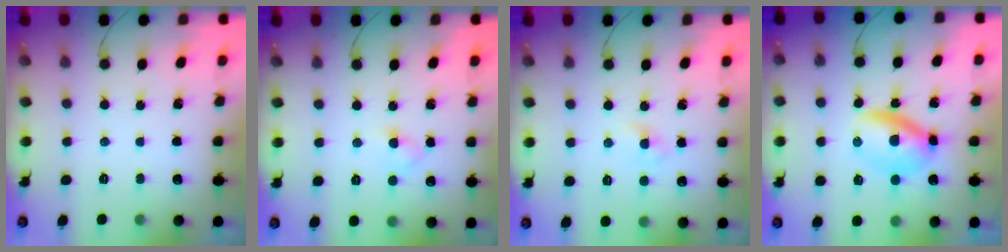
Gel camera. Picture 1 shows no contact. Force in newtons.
{"total": 2.8, "press": 2.5, "slide": 1.2}
{"total": 1.2, "press": 1.0, "slide": 0.5}
{"total": 6.5, "press": 6.4, "slide": 0.9}